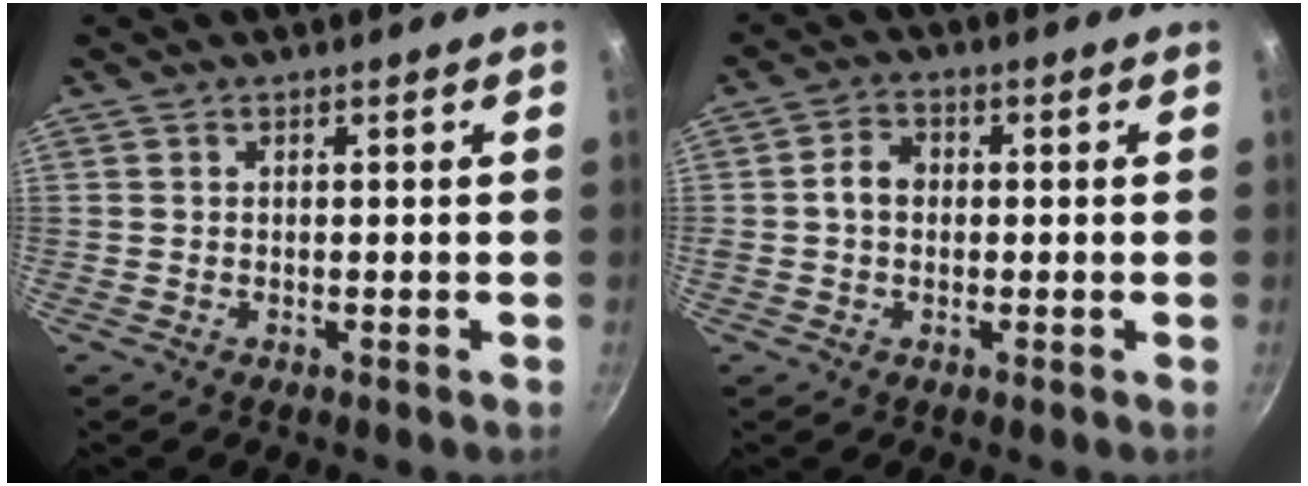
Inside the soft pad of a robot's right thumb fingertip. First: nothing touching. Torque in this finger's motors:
{"motor_torque": [0.39, 0.63, 0.43, 0.42, 0.00]}